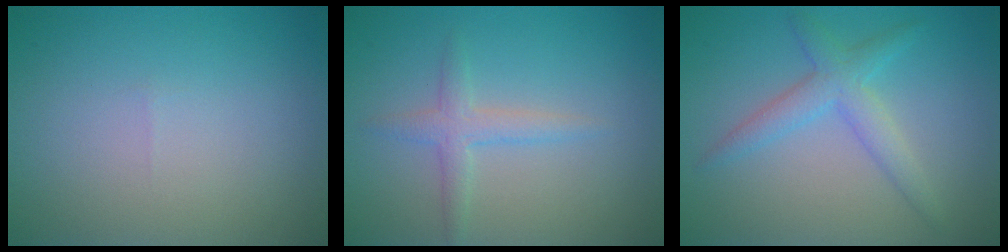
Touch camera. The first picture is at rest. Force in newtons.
{"total": 2.1, "press": 2.1, "slide": 0.1}
{"total": 3.0, "press": 3.0, "slide": 0.1}